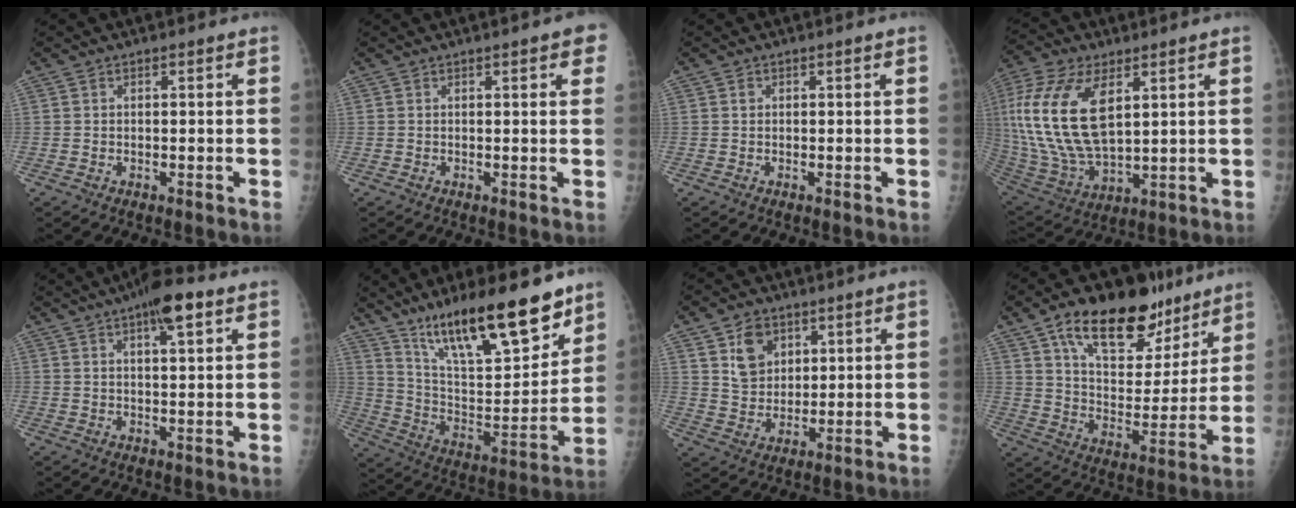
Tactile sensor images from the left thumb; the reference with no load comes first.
{"total": 4.2, "force": [2.1, 0.9, 3.5], "torque": [-0.029, 0.001, 0.020]}
{"total": 0.7, "force": [0.3, 0.4, 0.4], "torque": [-0.007, 0.000, 0.006]}
{"total": 21.5, "force": [5.8, 10.8, 17.7], "torque": [-0.382, -0.022, 0.114]}
{"total": 7.8, "force": [4.3, 2.2, 6.2], "torque": [-0.083, -0.006, 0.062]}
{"total": 24.2, "force": [16.9, 6.7, 16.0], "torque": [-0.231, -0.074, 0.294]}
{"total": 8.1, "force": [4.0, 5.9, 4.0], "torque": [-0.047, -0.024, 0.079]}
{"total": 22.5, "force": [14.3, 11.1, 13.3], "torque": [-0.159, -0.053, 0.237]}